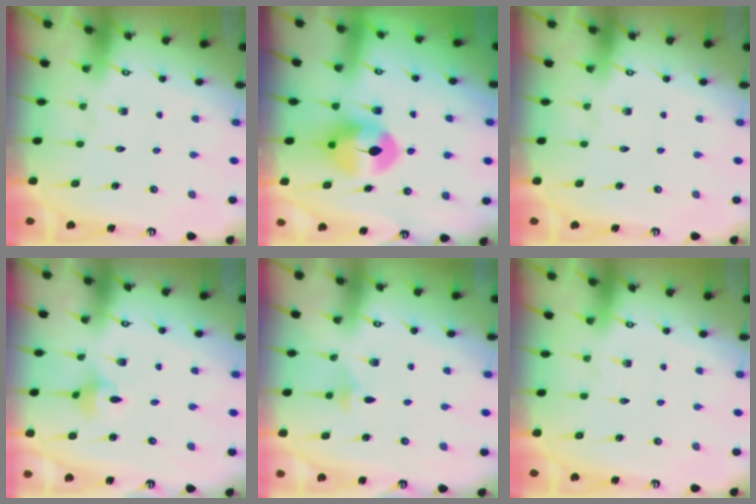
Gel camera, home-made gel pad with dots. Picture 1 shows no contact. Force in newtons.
{"total": 7.4, "press": 7.3, "slide": 1.1}
{"total": 0.0}
{"total": 3.5, "press": 3.4, "slide": 0.8}
{"total": 2.9, "press": 2.8, "slide": 0.9}
{"total": 0.0}